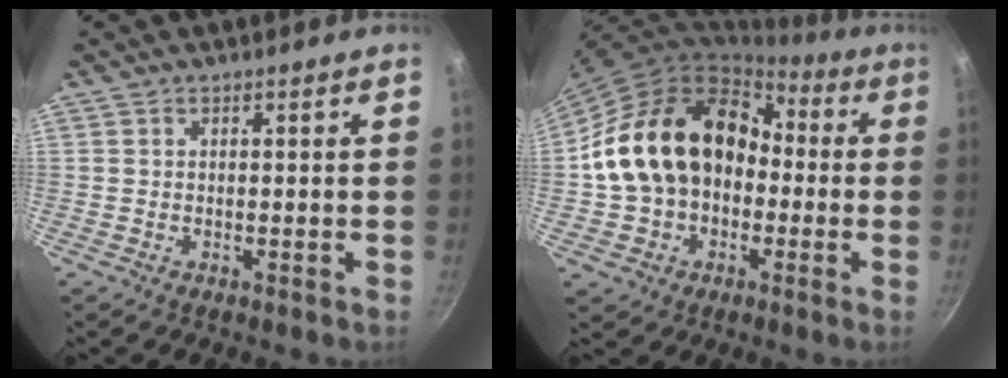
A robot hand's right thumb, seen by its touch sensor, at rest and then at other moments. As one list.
[{"total": 19.5, "force": [-0.7, 15.1, 12.2], "torque": [-0.190, 0.064, -0.008]}]